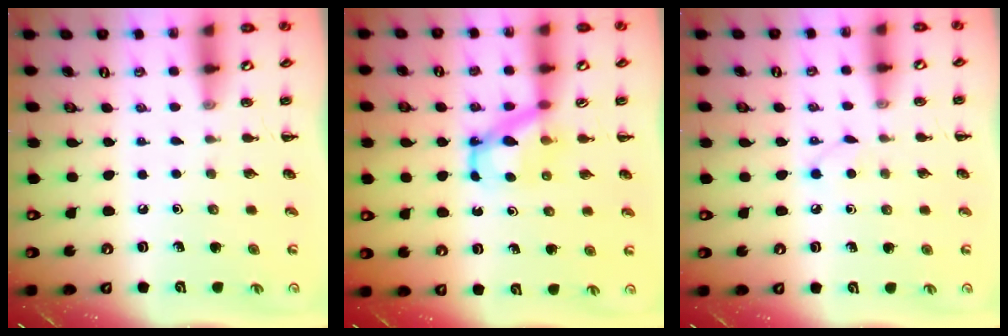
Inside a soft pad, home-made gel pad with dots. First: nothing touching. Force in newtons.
{"total": 5.7, "press": 5.6, "slide": 0.7}
{"total": 2.9, "press": 2.7, "slide": 0.9}